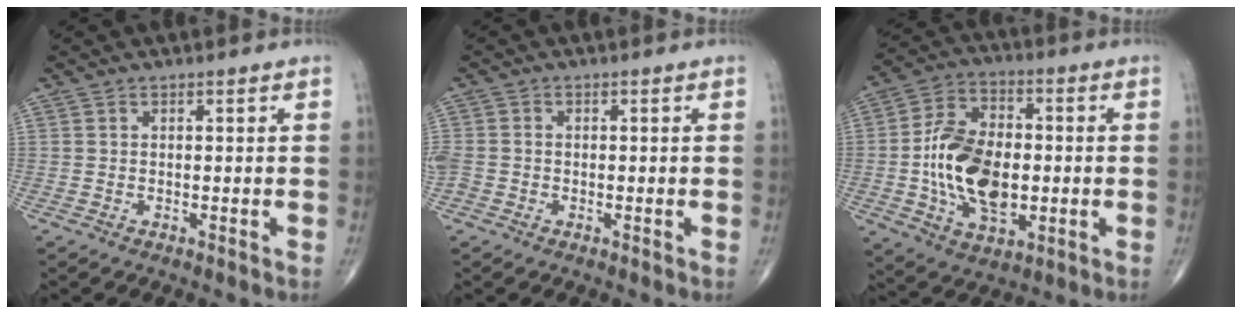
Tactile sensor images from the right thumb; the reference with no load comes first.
{"total": 3.1, "force": [-0.9, 2.6, 1.5], "torque": [-0.039, 0.007, -0.018]}
{"total": 17.1, "force": [-1.5, 10.5, 13.5], "torque": [-0.228, 0.013, -0.023]}